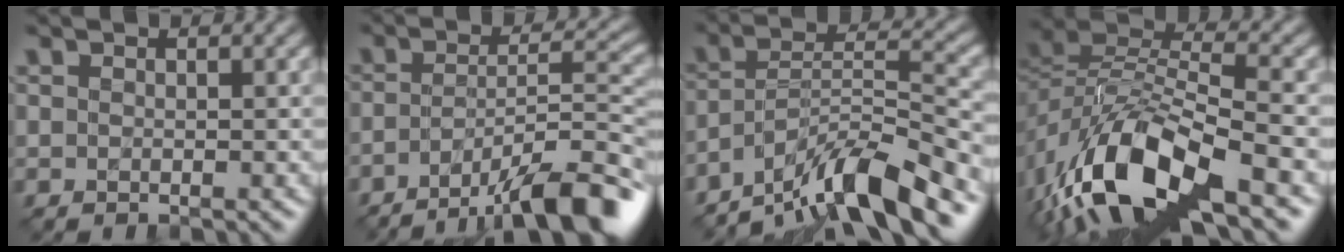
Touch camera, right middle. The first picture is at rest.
{"total": 9.7, "force": [-6.2, 2.1, 7.2], "torque": [-0.094, 0.014, -0.103]}
{"total": 9.3, "force": [-7.3, 1.8, 5.5], "torque": [-0.079, 0.012, -0.136]}
{"total": 13.3, "force": [-7.0, 5.5, 9.9], "torque": [-0.201, -0.004, -0.137]}